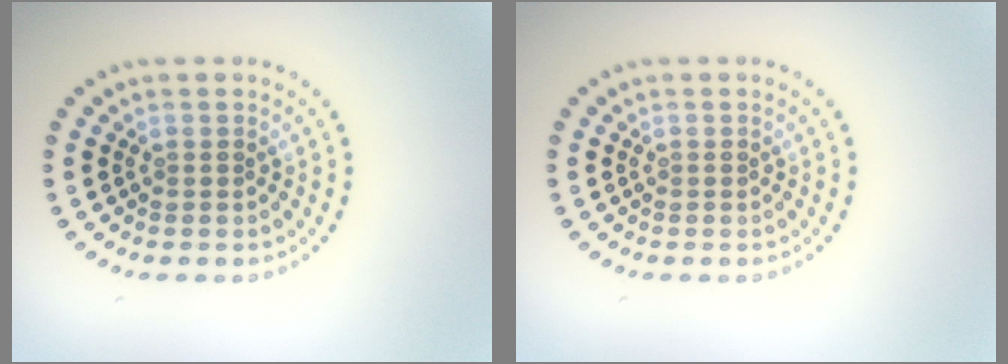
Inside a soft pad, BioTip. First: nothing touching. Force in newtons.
{"total": 0.0}